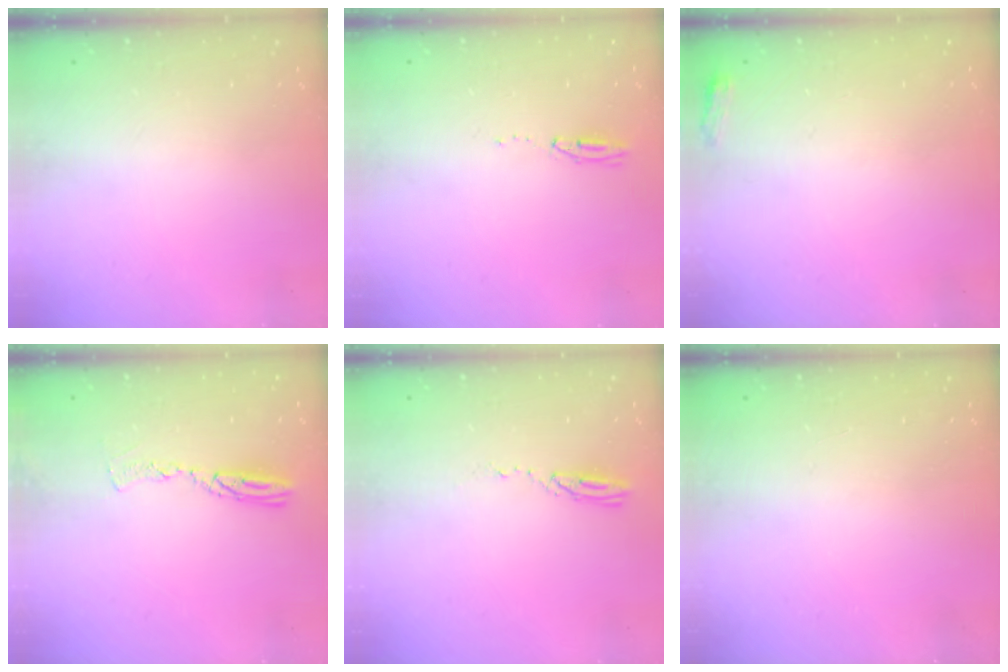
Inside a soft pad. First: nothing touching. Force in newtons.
{"total": 15.4, "press": 4.4, "slide": 14.7}
{"total": 3.1, "press": 3.0, "slide": 0.5}
{"total": 7.2, "press": 7.1, "slide": 0.6}
{"total": 3.8, "press": 3.8, "slide": 0.2}
{"total": 1.0, "press": 0.1, "slide": 1.0}